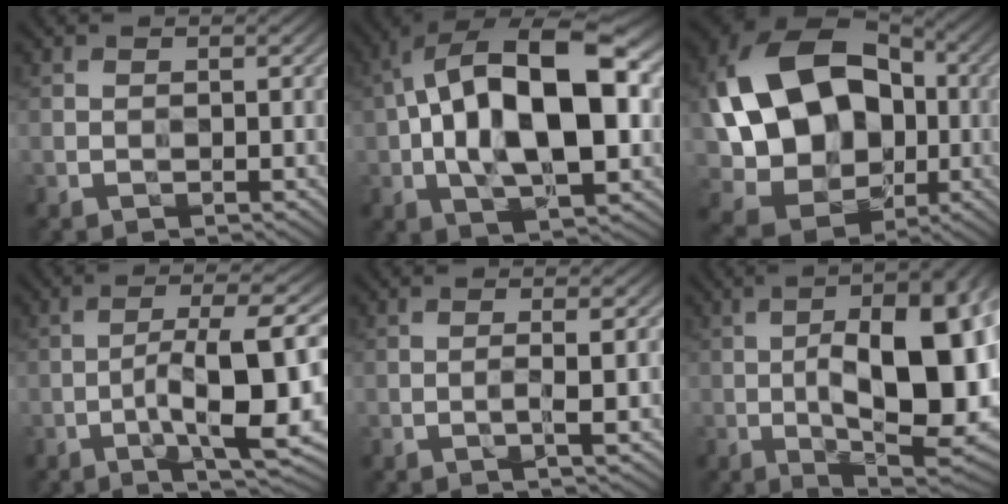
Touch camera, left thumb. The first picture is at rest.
{"total": 17.2, "force": [0.7, 8.7, 14.8], "torque": [-0.257, 0.025, -0.001]}
{"total": 18.0, "force": [1.0, 13.6, 11.6], "torque": [-0.243, -0.012, 0.030]}
{"total": 12.1, "force": [-3.0, 2.8, 11.4], "torque": [-0.180, 0.010, -0.046]}
{"total": 3.7, "force": [-0.5, 0.5, 3.6], "torque": [-0.057, 0.005, -0.014]}
{"total": 18.5, "force": [-0.3, 7.0, 17.1], "torque": [-0.239, 0.012, -0.014]}